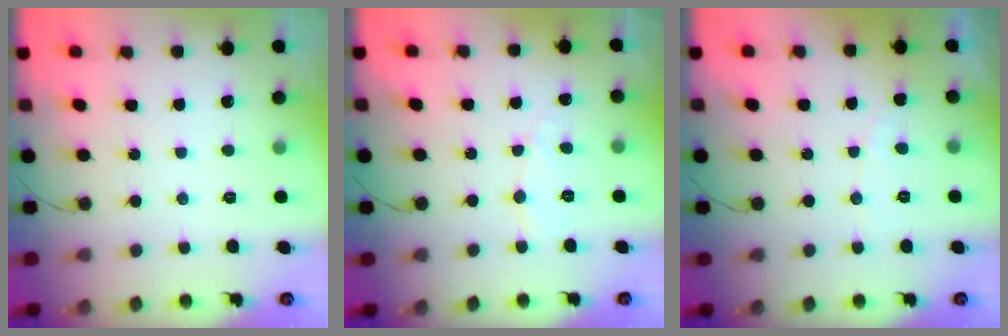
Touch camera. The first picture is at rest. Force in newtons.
{"total": 3.9, "press": 3.9, "slide": 0.3}
{"total": 2.2, "press": 2.2, "slide": 0.1}